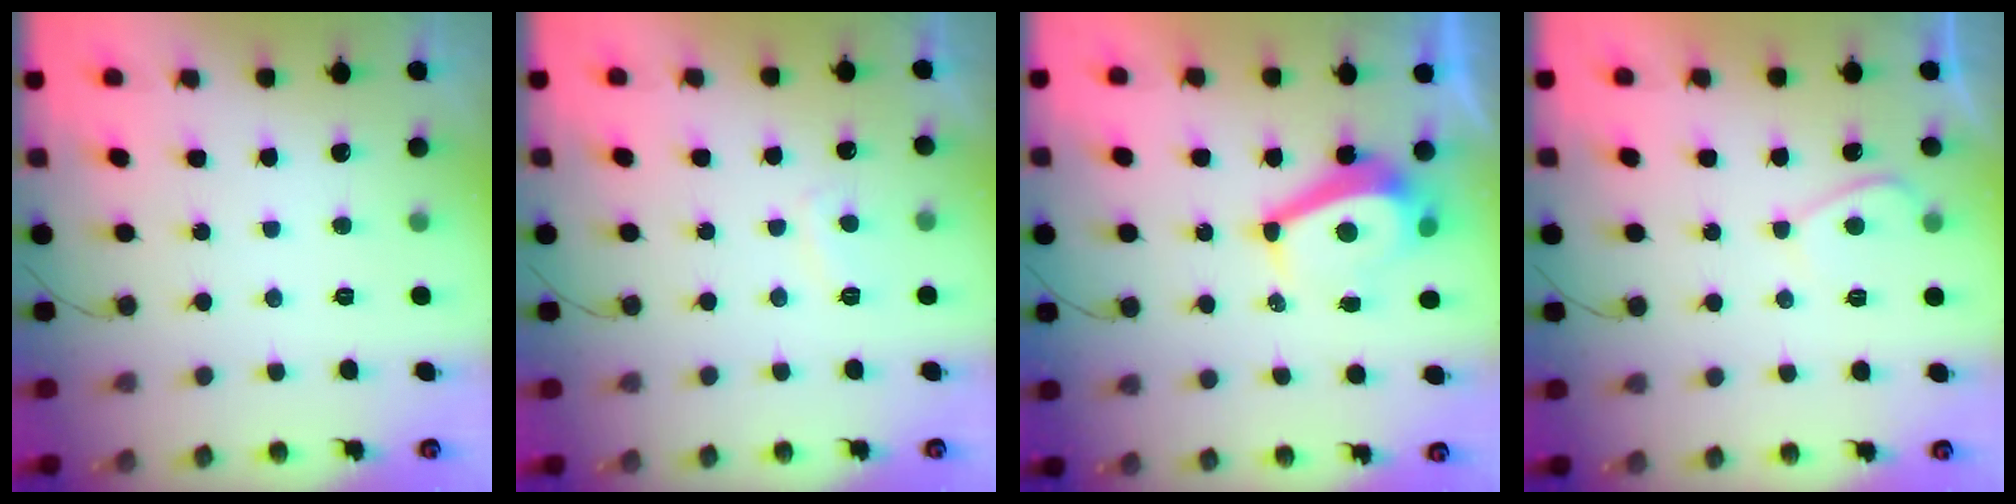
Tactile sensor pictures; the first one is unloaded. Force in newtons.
{"total": 2.6, "press": 2.4, "slide": 0.8}
{"total": 7.9, "press": 7.9, "slide": 0.3}
{"total": 2.7, "press": 2.7, "slide": 0.4}